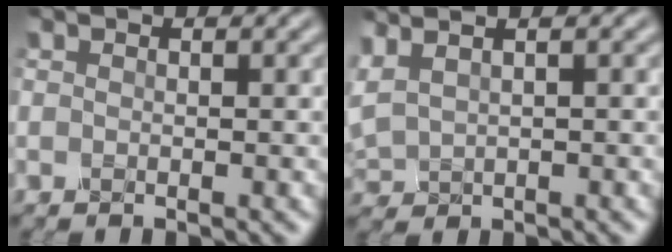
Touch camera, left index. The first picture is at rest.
{"total": 2.9, "force": [2.0, 1.1, 1.9], "torque": [-0.061, 0.029, 0.038]}